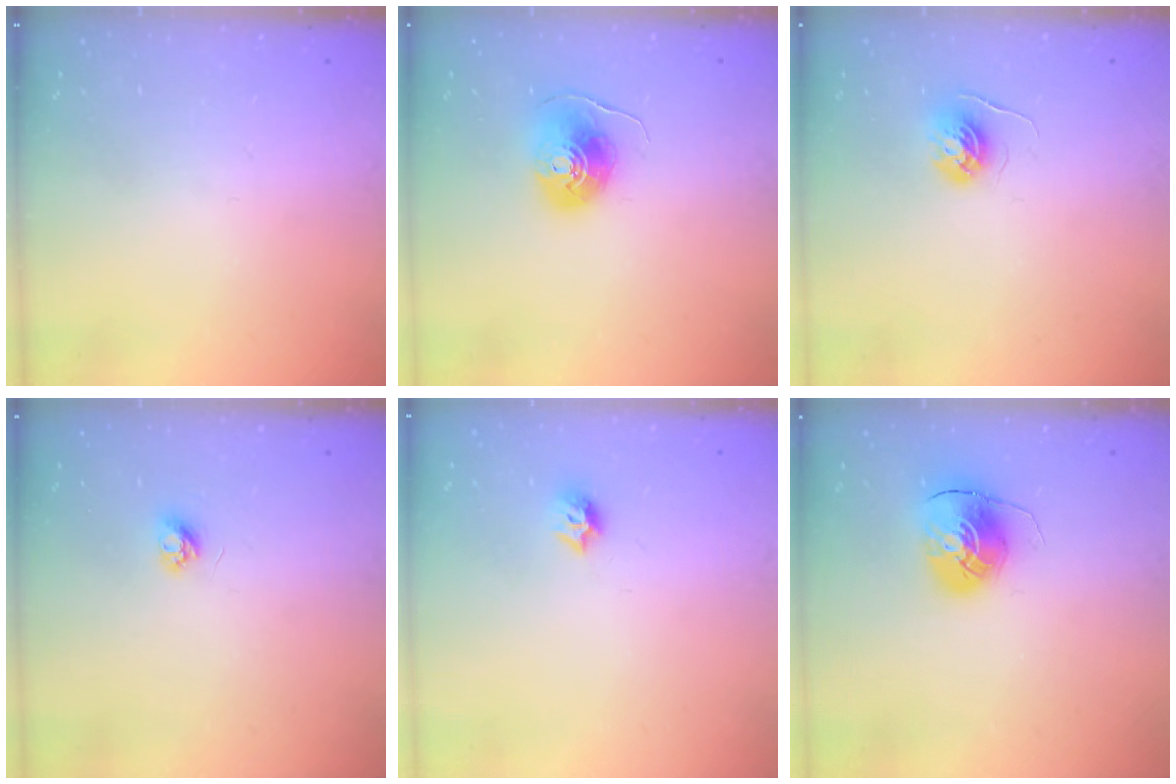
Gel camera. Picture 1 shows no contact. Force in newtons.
{"total": 8.7, "press": 8.7, "slide": 0.5}
{"total": 4.3, "press": 4.3, "slide": 0.5}
{"total": 3.2, "press": 3.1, "slide": 0.4}
{"total": 6.3, "press": 6.3, "slide": 0.2}
{"total": 8.6, "press": 8.6, "slide": 0.6}